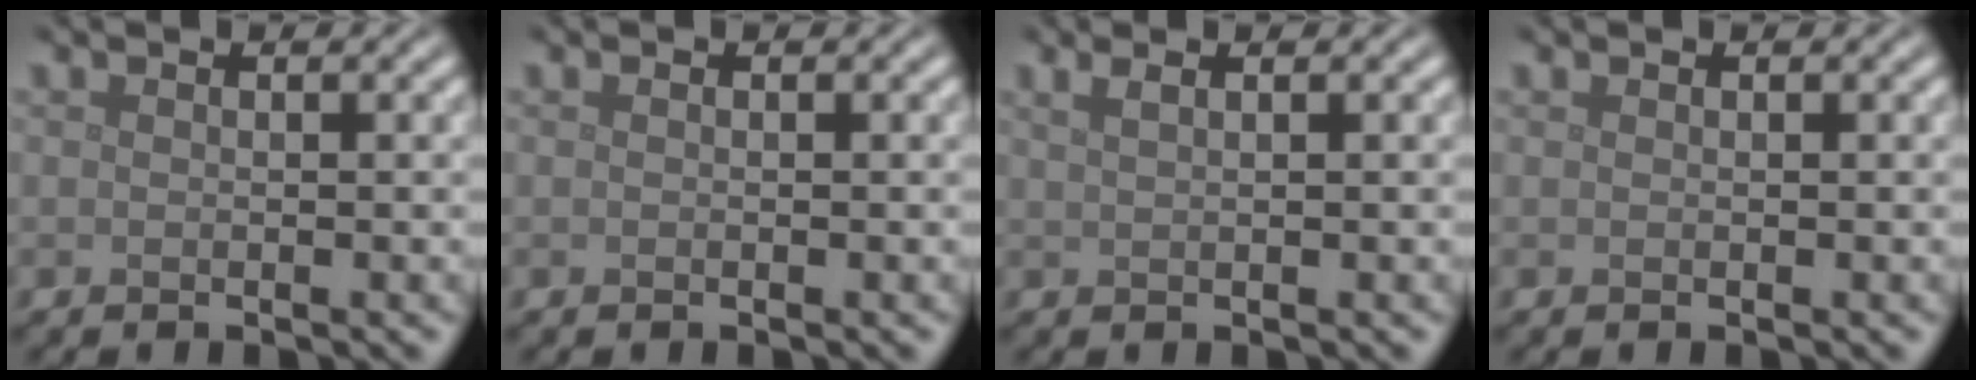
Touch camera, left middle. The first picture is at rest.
{"total": 0.0}
{"total": 2.0, "force": [1.2, 0.9, 1.3], "torque": [-0.011, -0.001, 0.007]}
{"total": 0.0}